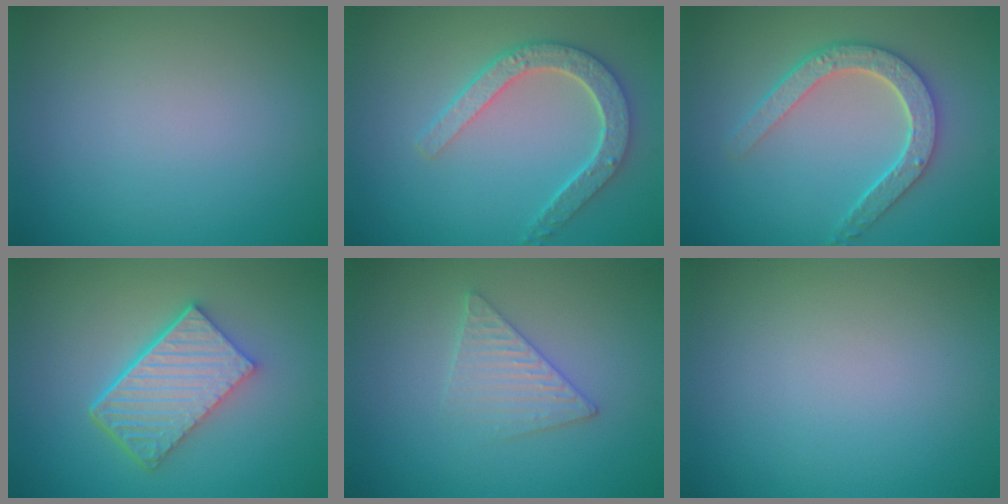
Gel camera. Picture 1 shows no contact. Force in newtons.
{"total": 4.4, "press": 3.7, "slide": 2.5}
{"total": 4.6, "press": 3.7, "slide": 2.7}
{"total": 6.0, "press": 4.3, "slide": 4.2}
{"total": 2.6, "press": 2.6, "slide": 0.3}
{"total": 0.0}